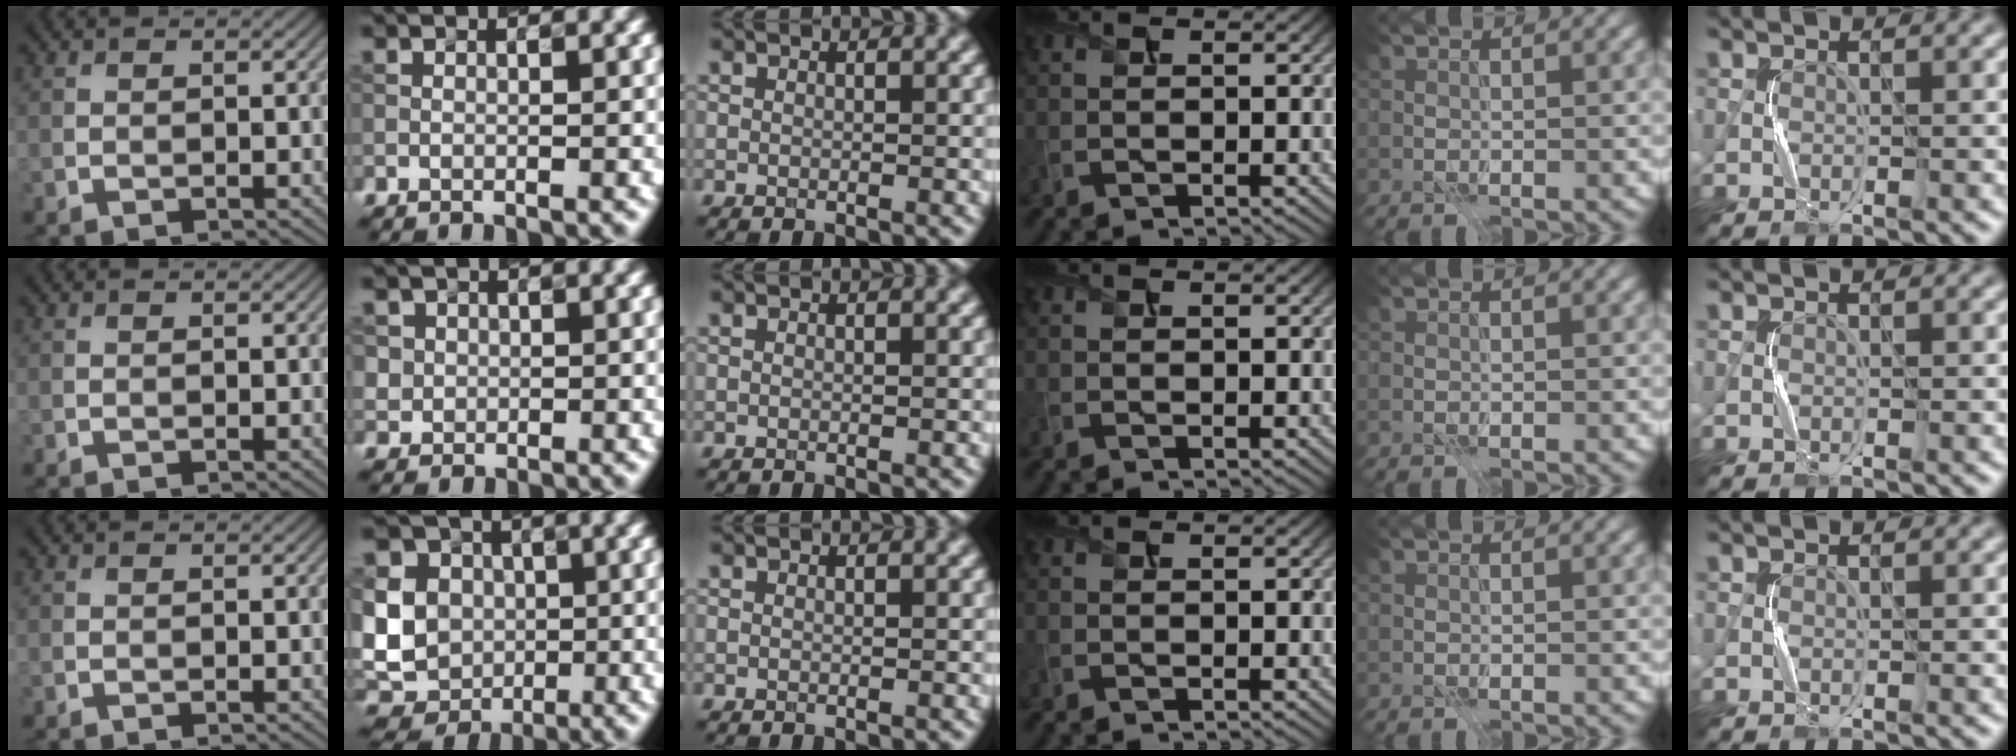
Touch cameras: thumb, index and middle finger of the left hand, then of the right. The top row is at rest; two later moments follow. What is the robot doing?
{"motion": "press", "object": "toy piano key"}